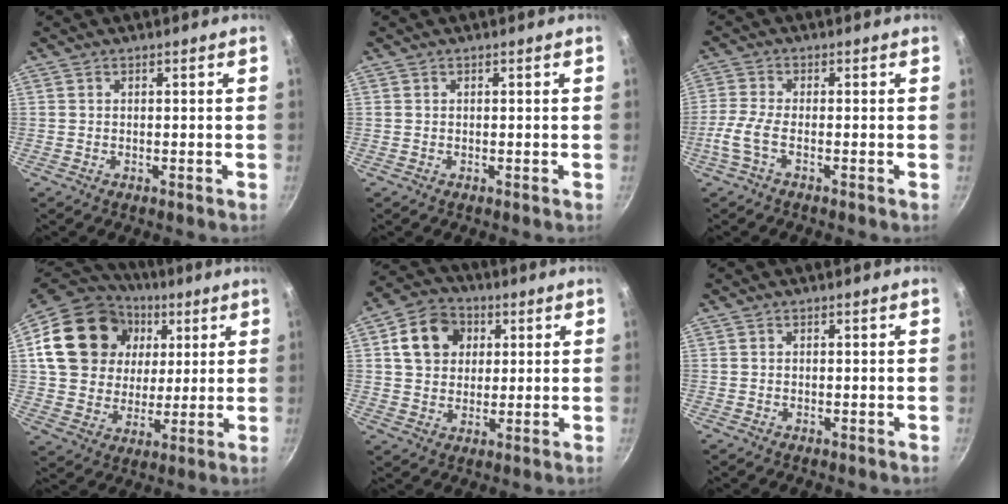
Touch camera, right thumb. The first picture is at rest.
{"total": 0.0}
{"total": 4.4, "force": [-1.9, 1.3, 3.8], "torque": [-0.100, 0.009, -0.048]}
{"total": 22.7, "force": [6.5, 18.3, 11.7], "torque": [-0.197, 0.012, 0.113]}
{"total": 11.0, "force": [3.1, 8.9, 5.6], "torque": [-0.074, 0.010, 0.043]}
{"total": 0.0}